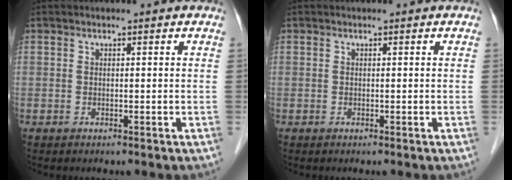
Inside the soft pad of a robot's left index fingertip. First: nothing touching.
{"total": 0.0}